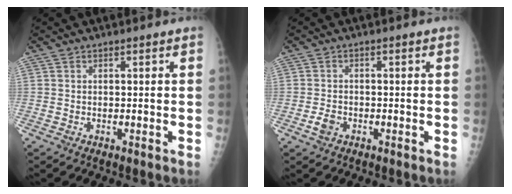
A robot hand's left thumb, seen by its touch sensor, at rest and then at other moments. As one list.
[{"total": 2.4, "force": [-1.2, 1.7, 1.3], "torque": [-0.025, 0.006, -0.021]}]